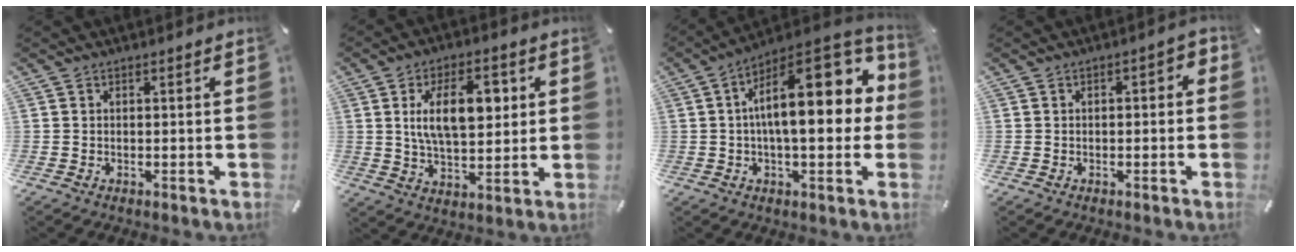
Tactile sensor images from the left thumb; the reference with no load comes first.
{"total": 13.5, "force": [3.4, 7.2, 10.9], "torque": [-0.187, -0.003, 0.054]}
{"total": 21.4, "force": [3.6, 9.3, 19.0], "torque": [-0.271, -0.027, 0.055]}
{"total": 2.4, "force": [-1.1, 1.1, 1.8], "torque": [-0.030, 0.011, -0.021]}